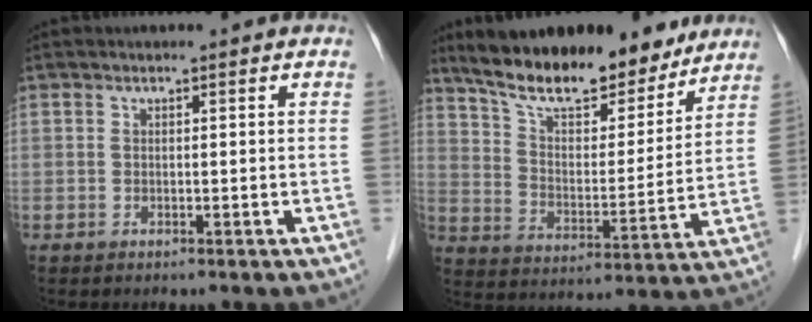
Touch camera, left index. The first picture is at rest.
{"total": 17.8, "force": [15.0, 5.0, 8.2], "torque": [-0.128, 0.001, 0.244]}